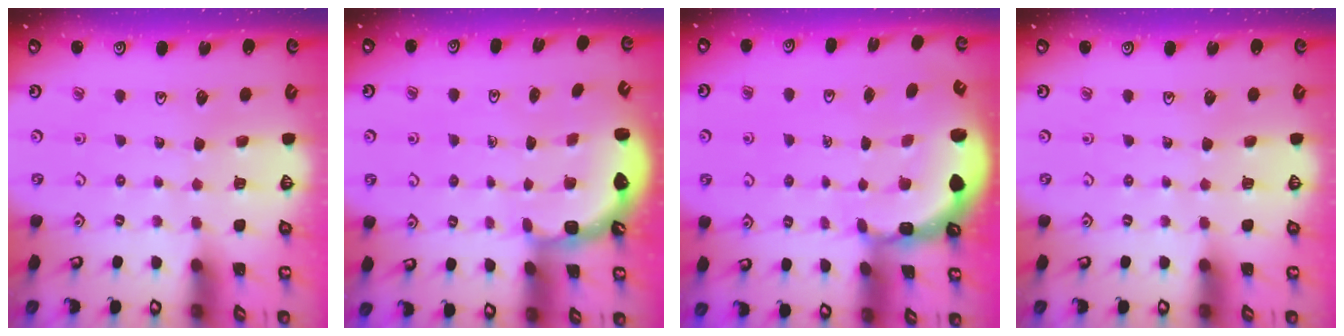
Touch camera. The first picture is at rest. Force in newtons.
{"total": 2.3, "press": 1.8, "slide": 1.3}
{"total": 2.5, "press": 2.4, "slide": 0.9}
{"total": 0.0}